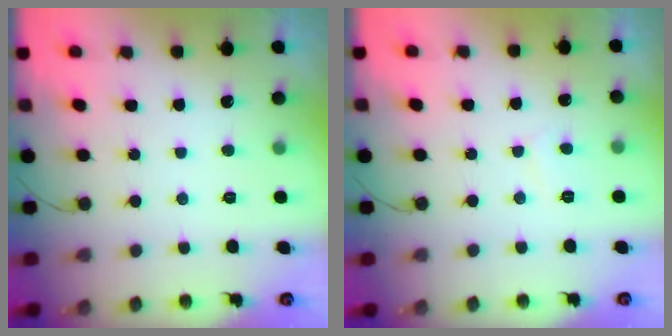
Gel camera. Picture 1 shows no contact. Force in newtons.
{"total": 2.9, "press": 2.9, "slide": 0.3}